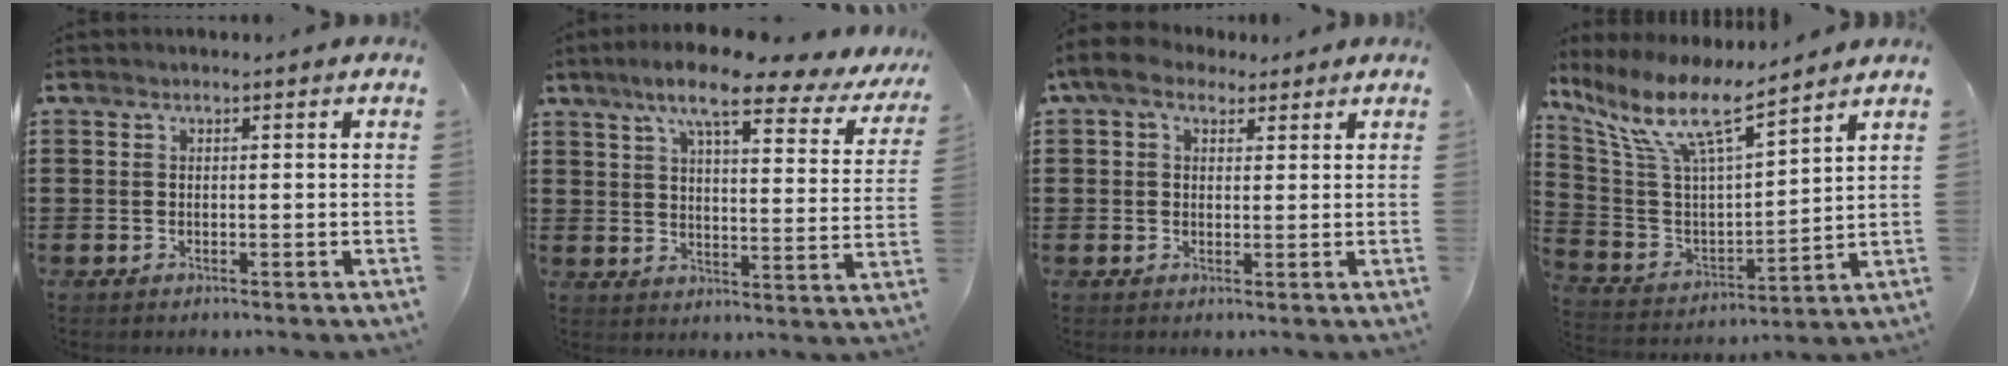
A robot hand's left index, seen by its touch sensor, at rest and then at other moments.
{"total": 10.6, "force": [8.0, 1.5, 6.9], "torque": [-0.143, -0.030, 0.130]}
{"total": 5.0, "force": [3.0, 2.9, 2.9], "torque": [-0.058, 0.007, 0.053]}
{"total": 11.0, "force": [7.8, 2.4, 7.5], "torque": [-0.177, -0.049, 0.131]}